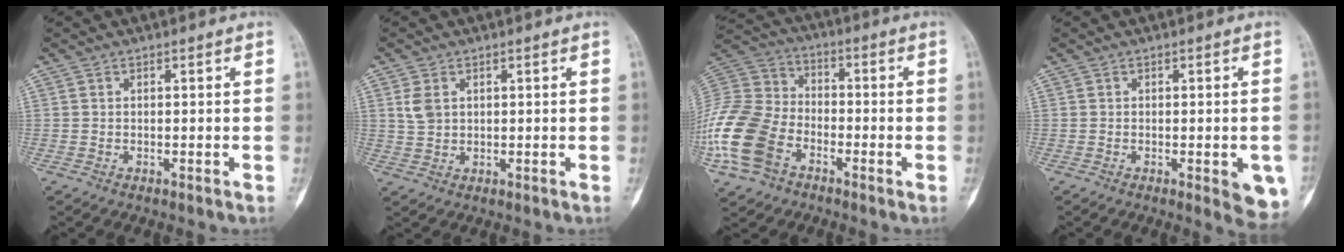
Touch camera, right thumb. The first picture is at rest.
{"total": 3.4, "force": [1.1, 2.4, 2.1], "torque": [-0.039, 0.002, 0.028]}
{"total": 18.6, "force": [-7.6, 12.8, 11.1], "torque": [-0.253, 0.039, -0.155]}
{"total": 6.7, "force": [-2.1, 2.2, 6.0], "torque": [-0.051, -0.006, -0.020]}